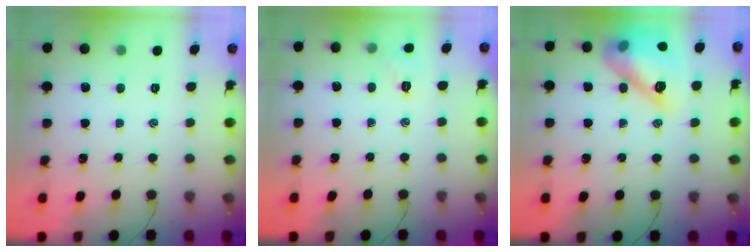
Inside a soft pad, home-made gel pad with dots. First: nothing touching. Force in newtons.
{"total": 5.0, "press": 4.8, "slide": 1.5}
{"total": 15.1, "press": 14.9, "slide": 2.1}